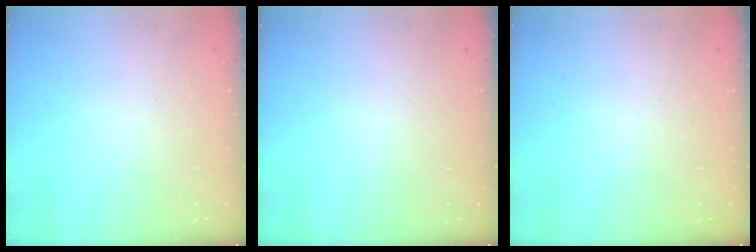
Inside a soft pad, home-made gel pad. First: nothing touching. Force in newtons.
{"total": 0.0}
{"total": 0.0}